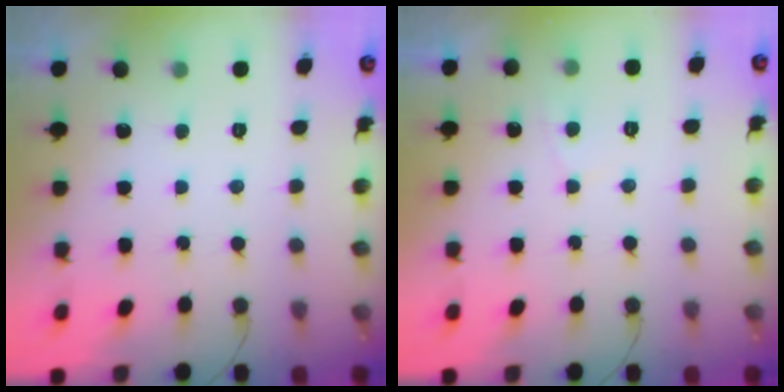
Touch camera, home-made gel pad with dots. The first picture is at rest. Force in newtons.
{"total": 2.7, "press": 2.7, "slide": 0.3}